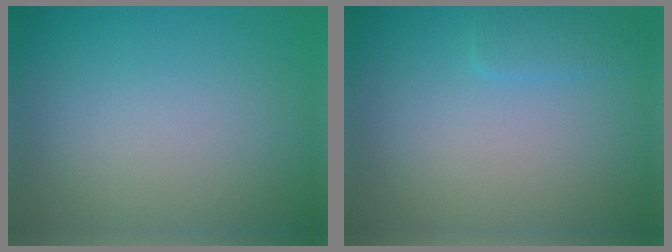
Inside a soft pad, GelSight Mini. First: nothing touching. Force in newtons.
{"total": 1.6, "press": 1.6, "slide": 0.0}